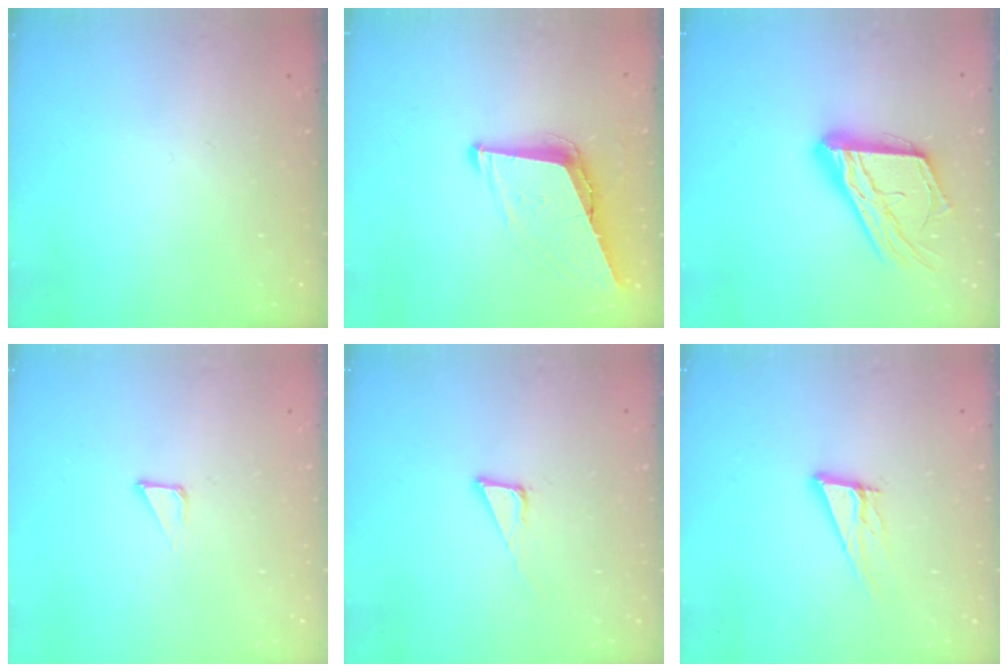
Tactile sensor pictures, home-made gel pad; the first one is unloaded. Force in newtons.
{"total": 9.2, "press": 8.7, "slide": 2.9}
{"total": 17.9, "press": 17.8, "slide": 1.5}
{"total": 2.8, "press": 2.8, "slide": 0.1}
{"total": 4.3, "press": 4.3, "slide": 0.2}
{"total": 11.5, "press": 11.2, "slide": 2.6}